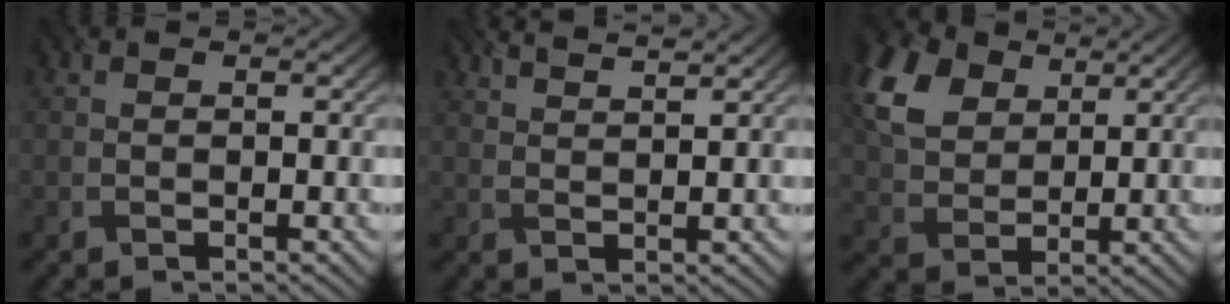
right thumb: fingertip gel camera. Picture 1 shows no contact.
{"total": 3.9, "force": [3.3, 0.7, 1.9], "torque": [-0.023, 0.005, 0.051]}
{"total": 10.7, "force": [5.1, 6.9, 6.4], "torque": [-0.186, 0.023, 0.100]}